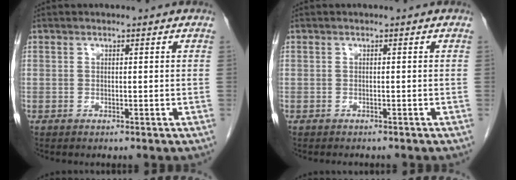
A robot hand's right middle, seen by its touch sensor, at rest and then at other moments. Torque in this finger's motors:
{"motor_torque": [0.51, -0.12, -0.02, 0.00]}